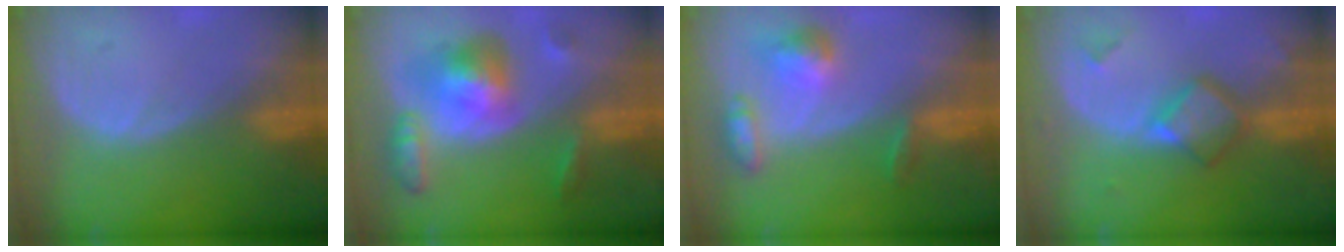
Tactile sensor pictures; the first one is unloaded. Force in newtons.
{"total": 8.1, "press": 8.1, "slide": 0.6}
{"total": 5.8, "press": 5.4, "slide": 2.3}
{"total": 5.7, "press": 4.9, "slide": 3.0}